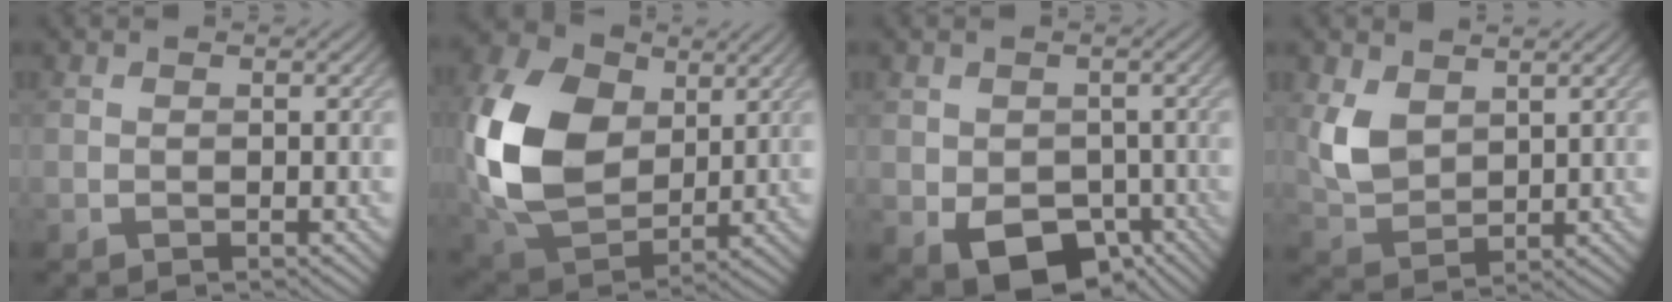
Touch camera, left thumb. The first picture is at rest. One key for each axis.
{"total": 15.1, "fx": 2.3, "fy": 10.7, "fz": 10.3, "tx": -0.258, "ty": 0.012, "tz": 0.040}
{"total": 7.3, "fx": -2.9, "fy": 5.3, "fz": 4.1, "tx": -0.075, "ty": -0.027, "tz": -0.042}
{"total": 5.1, "fx": 2.4, "fy": 3.3, "fz": 3.1, "tx": -0.080, "ty": -0.009, "tz": 0.052}